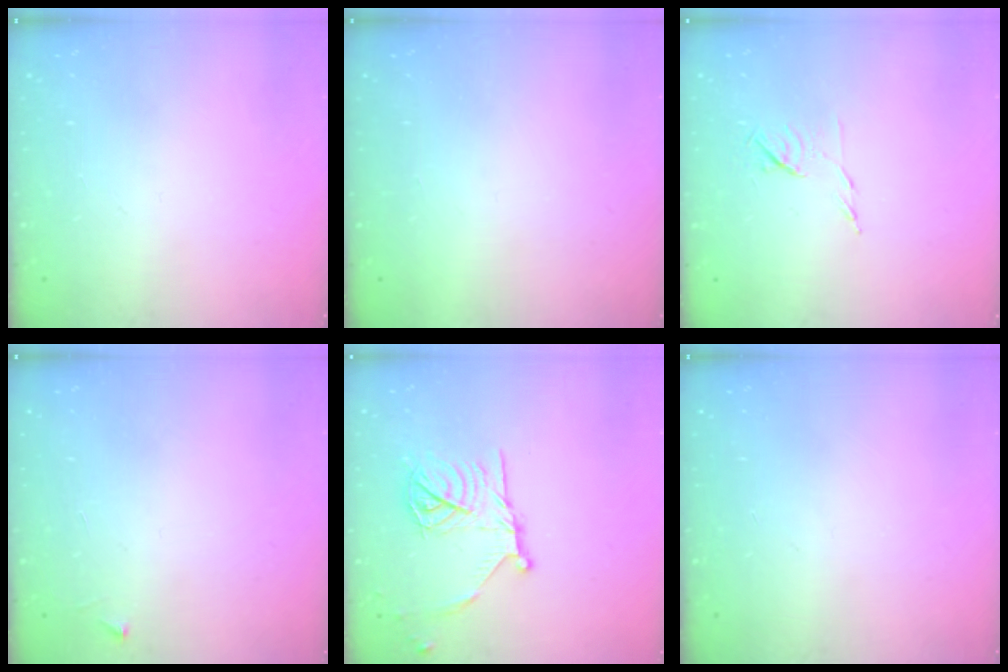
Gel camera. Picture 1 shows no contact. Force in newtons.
{"total": 1.5, "press": 1.5, "slide": 0.1}
{"total": 6.4, "press": 6.3, "slide": 0.9}
{"total": 2.5, "press": 2.5, "slide": 0.3}
{"total": 16.4, "press": 16.4, "slide": 0.9}
{"total": 0.0}